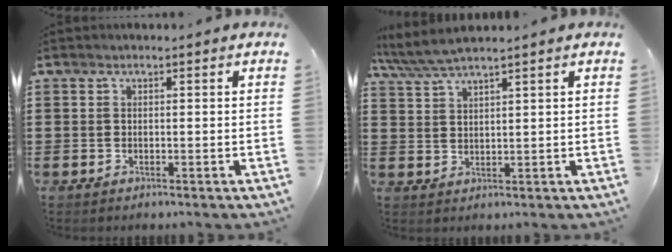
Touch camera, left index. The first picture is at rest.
{"total": 4.2, "force": [3.6, 0.2, 2.2], "torque": [-0.053, -0.007, 0.066]}